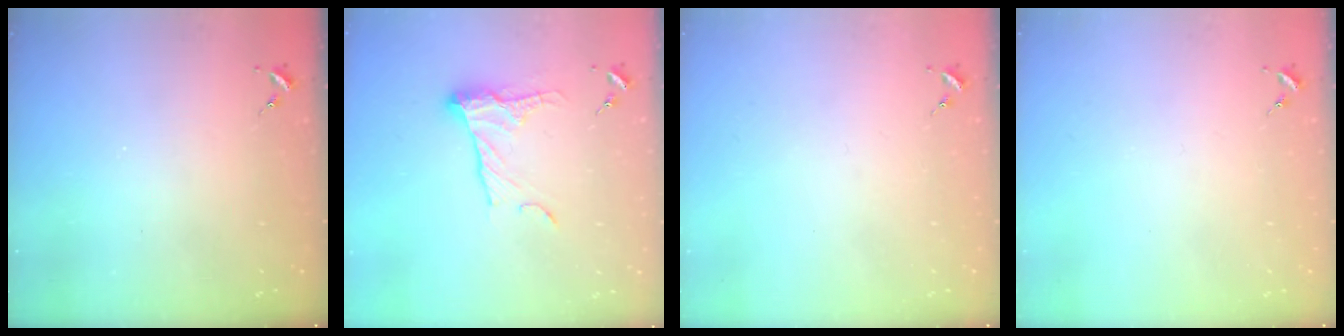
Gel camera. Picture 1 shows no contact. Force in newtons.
{"total": 13.1, "press": 13.1, "slide": 0.9}
{"total": 0.0}
{"total": 0.0}